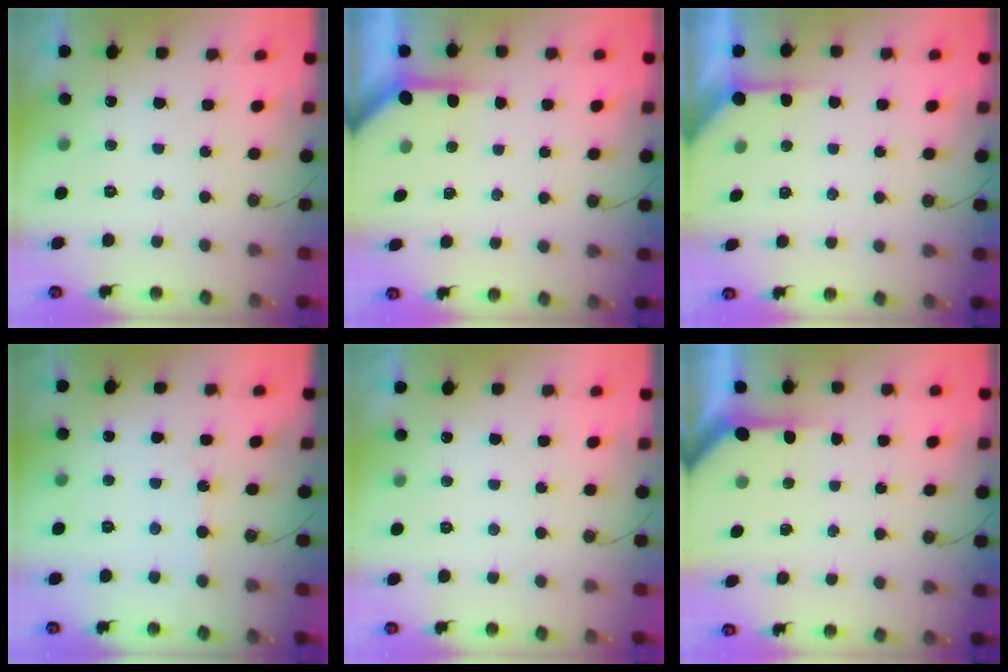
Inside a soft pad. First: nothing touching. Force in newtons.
{"total": 4.0, "press": 4.0, "slide": 0.4}
{"total": 3.6, "press": 3.5, "slide": 0.4}
{"total": 0.9, "press": 0.8, "slide": 0.2}
{"total": 0.0}
{"total": 3.8, "press": 3.8, "slide": 0.3}